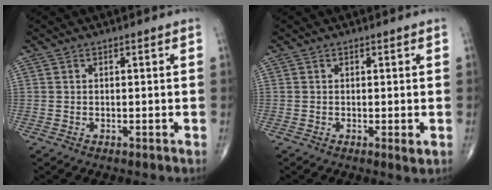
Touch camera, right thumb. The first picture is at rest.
{"total": 1.2, "force": [-0.1, 0.2, 1.2], "torque": [-0.021, -0.005, -0.003]}